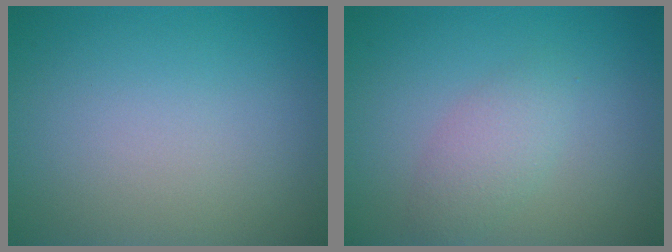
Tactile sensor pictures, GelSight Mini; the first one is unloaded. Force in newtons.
{"total": 2.2, "press": 2.2, "slide": 0.0}